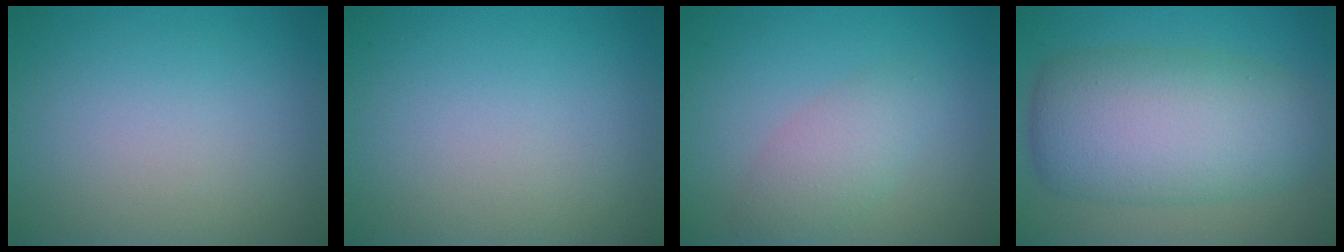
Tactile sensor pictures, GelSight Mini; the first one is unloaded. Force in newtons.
{"total": 0.0}
{"total": 2.9, "press": 2.9, "slide": 0.2}
{"total": 9.4, "press": 9.4, "slide": 0.5}